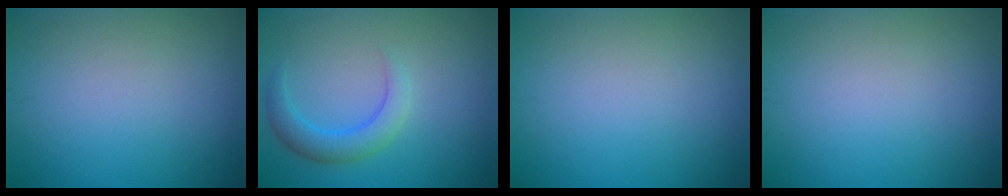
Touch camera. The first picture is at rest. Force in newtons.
{"total": 3.0, "press": 3.0, "slide": 0.2}
{"total": 0.0}
{"total": 0.0}